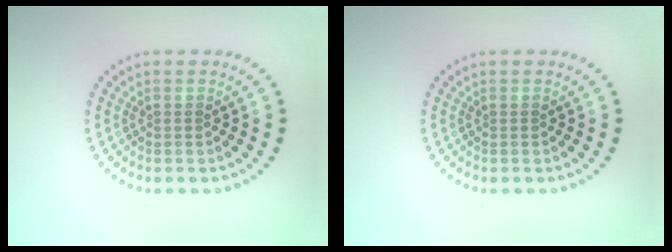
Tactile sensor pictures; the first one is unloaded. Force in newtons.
{"total": 0.0}